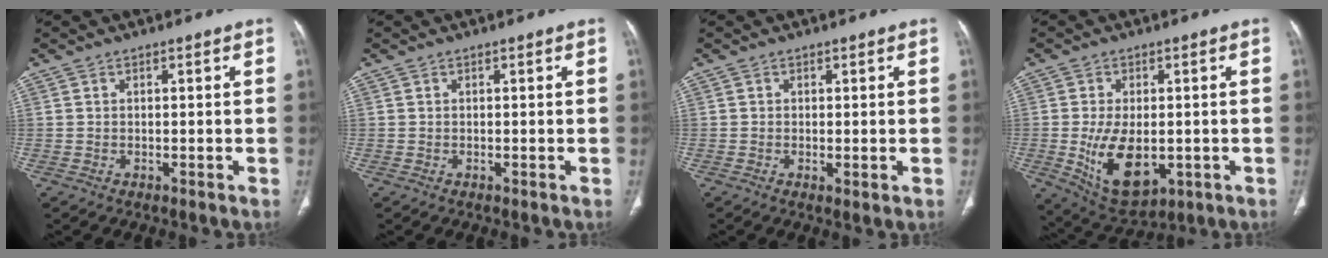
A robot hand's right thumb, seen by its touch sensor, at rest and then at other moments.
{"total": 0.0}
{"total": 1.1, "force": [-0.2, 0.4, 1.0], "torque": [-0.021, -0.006, -0.002]}
{"total": 12.1, "force": [-2.1, 6.9, 9.7], "torque": [-0.157, -0.010, -0.013]}